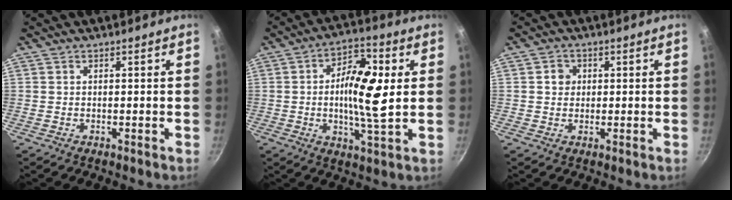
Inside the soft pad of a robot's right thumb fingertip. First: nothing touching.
{"total": 12.3, "force": [1.2, 4.4, 11.5], "torque": [-0.185, 0.004, 0.012]}
{"total": 2.5, "force": [0.4, 2.3, 0.8], "torque": [0.001, 0.004, 0.003]}